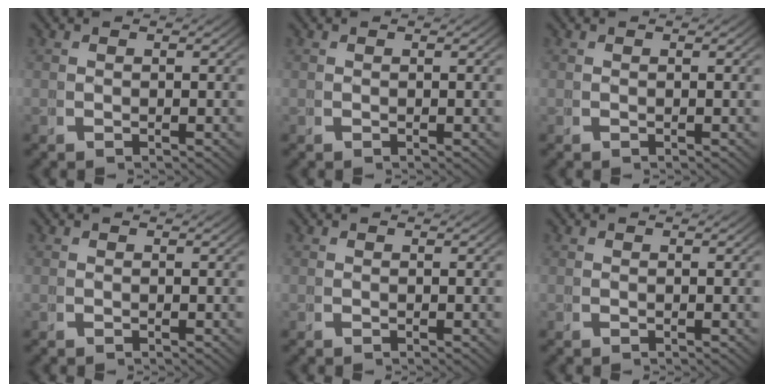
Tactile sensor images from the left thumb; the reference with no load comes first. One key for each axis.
{"total": 0.0}
{"total": 0.0}
{"total": 0.0}
{"total": 0.0}
{"total": 0.0}